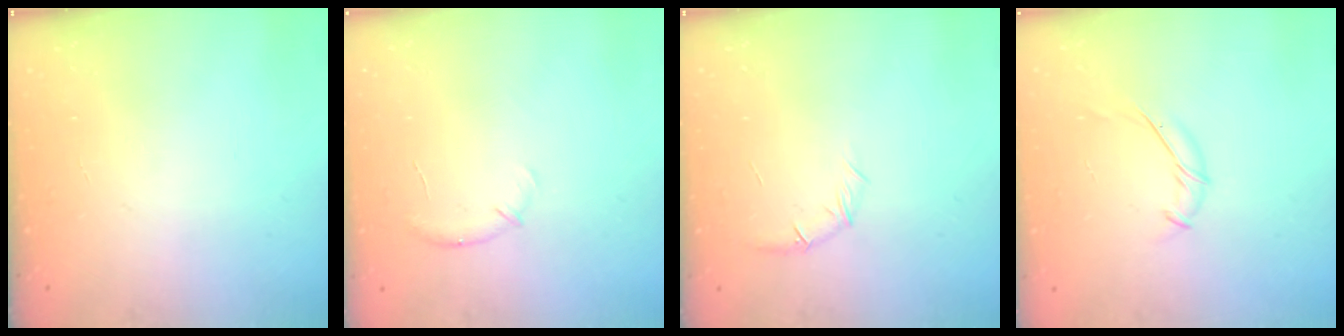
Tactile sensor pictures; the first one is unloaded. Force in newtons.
{"total": 6.9, "press": 6.7, "slide": 1.8}
{"total": 6.3, "press": 6.1, "slide": 1.5}
{"total": 6.6, "press": 6.5, "slide": 1.4}